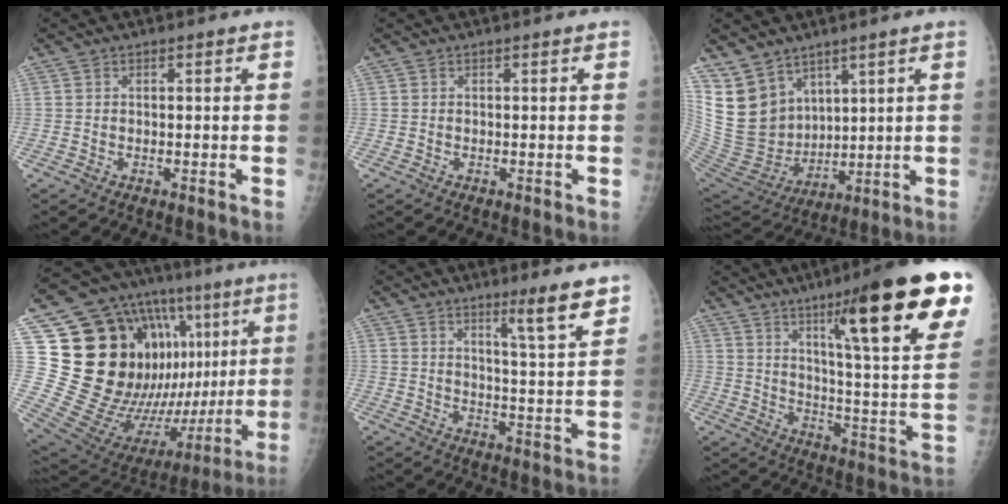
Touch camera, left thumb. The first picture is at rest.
{"total": 0.0}
{"total": 13.2, "force": [8.7, 8.8, 4.8], "torque": [-0.068, -0.046, 0.202]}
{"total": 36.6, "force": [7.9, 15.9, 32.0], "torque": [-0.448, 0.010, 0.150]}
{"total": 8.1, "force": [5.8, 0.3, 5.7], "torque": [-0.073, -0.048, 0.084]}
{"total": 26.1, "force": [14.2, 3.7, 21.6], "torque": [-0.280, -0.052, 0.211]}